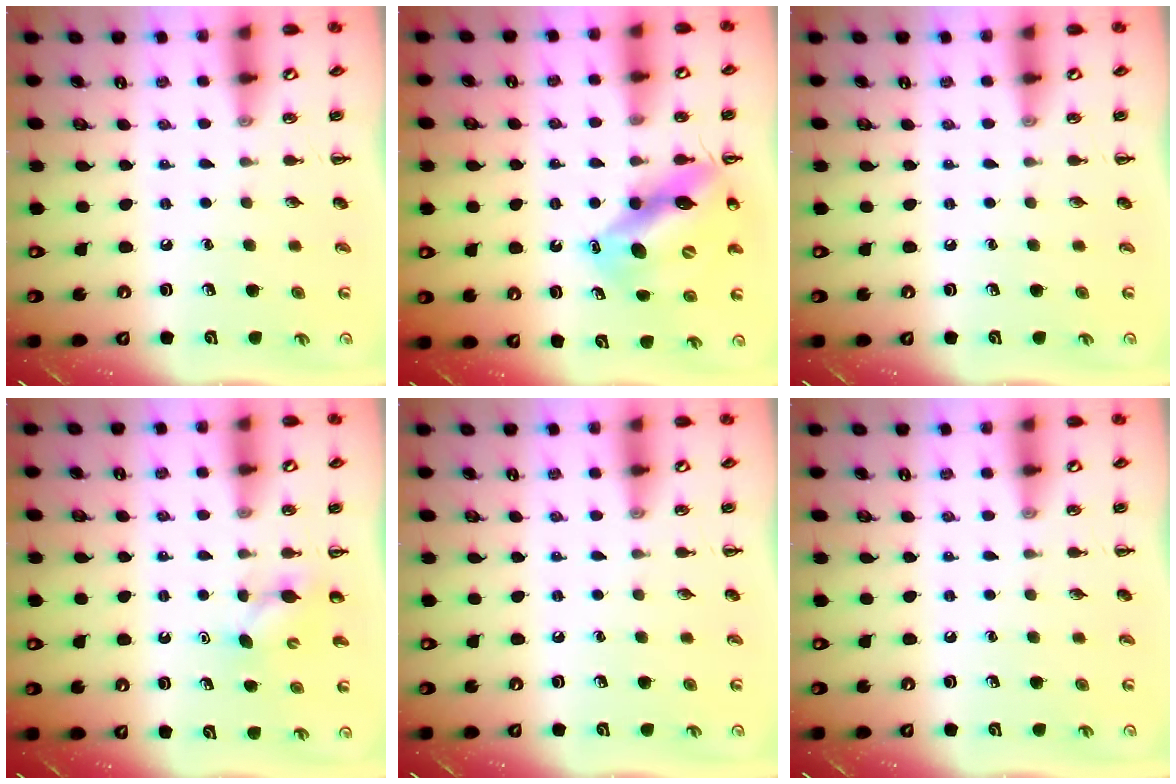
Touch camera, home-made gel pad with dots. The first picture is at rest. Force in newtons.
{"total": 13.0, "press": 12.5, "slide": 3.8}
{"total": 0.0}
{"total": 4.3, "press": 4.1, "slide": 1.3}
{"total": 0.0}
{"total": 0.0}